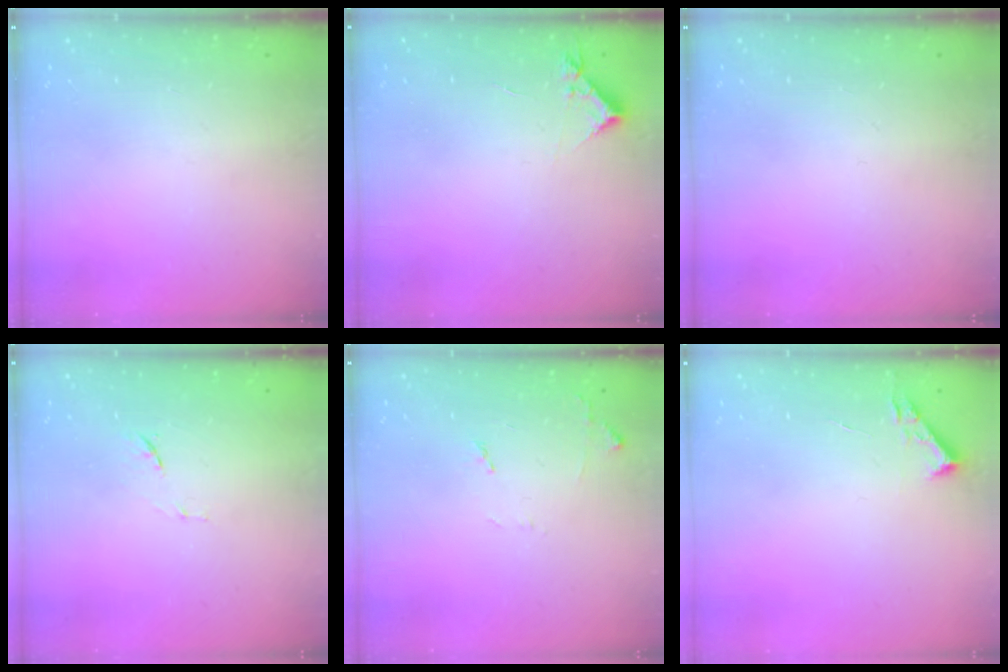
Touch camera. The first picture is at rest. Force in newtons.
{"total": 4.1, "press": 4.1, "slide": 0.5}
{"total": 0.0}
{"total": 7.8, "press": 7.7, "slide": 0.6}
{"total": 6.8, "press": 6.8, "slide": 0.9}
{"total": 2.7, "press": 2.7, "slide": 0.4}